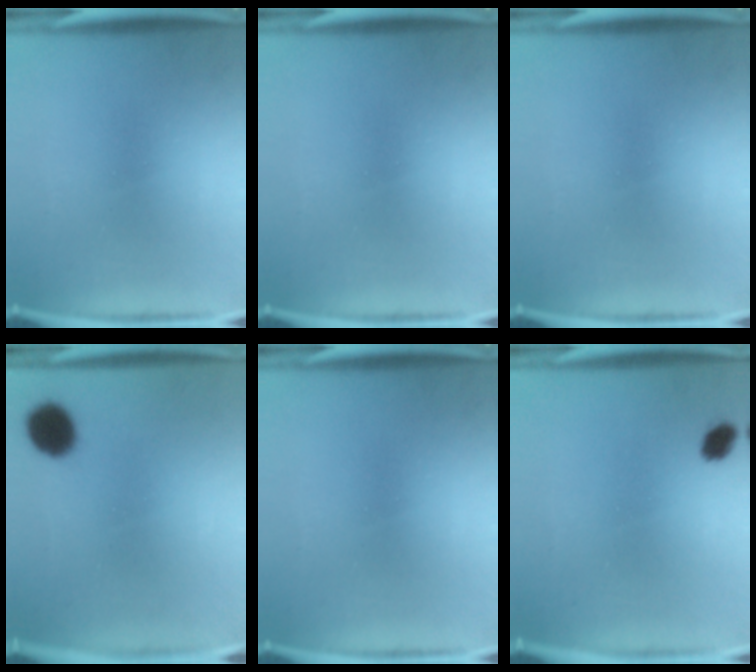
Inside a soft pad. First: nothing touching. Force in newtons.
{"total": 0.0}
{"total": 0.0}
{"total": 9.2}
{"total": 0.0}
{"total": 2.8}